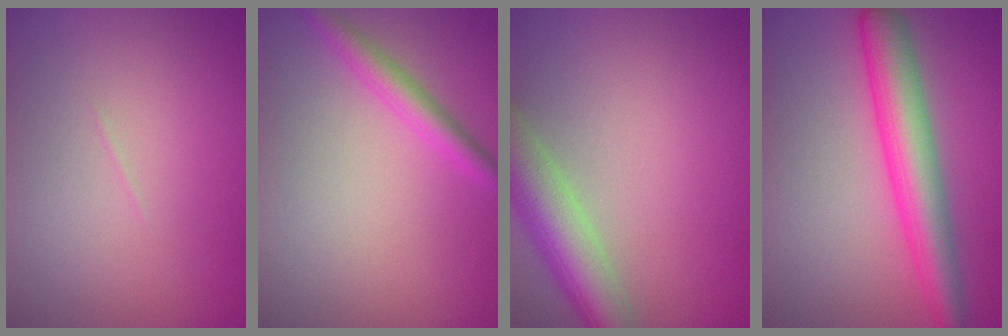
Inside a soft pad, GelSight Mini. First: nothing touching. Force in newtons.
{"total": 2.3, "press": 2.3, "slide": 0.1}
{"total": 5.8, "press": 5.8, "slide": 0.5}
{"total": 5.8, "press": 5.8, "slide": 0.1}